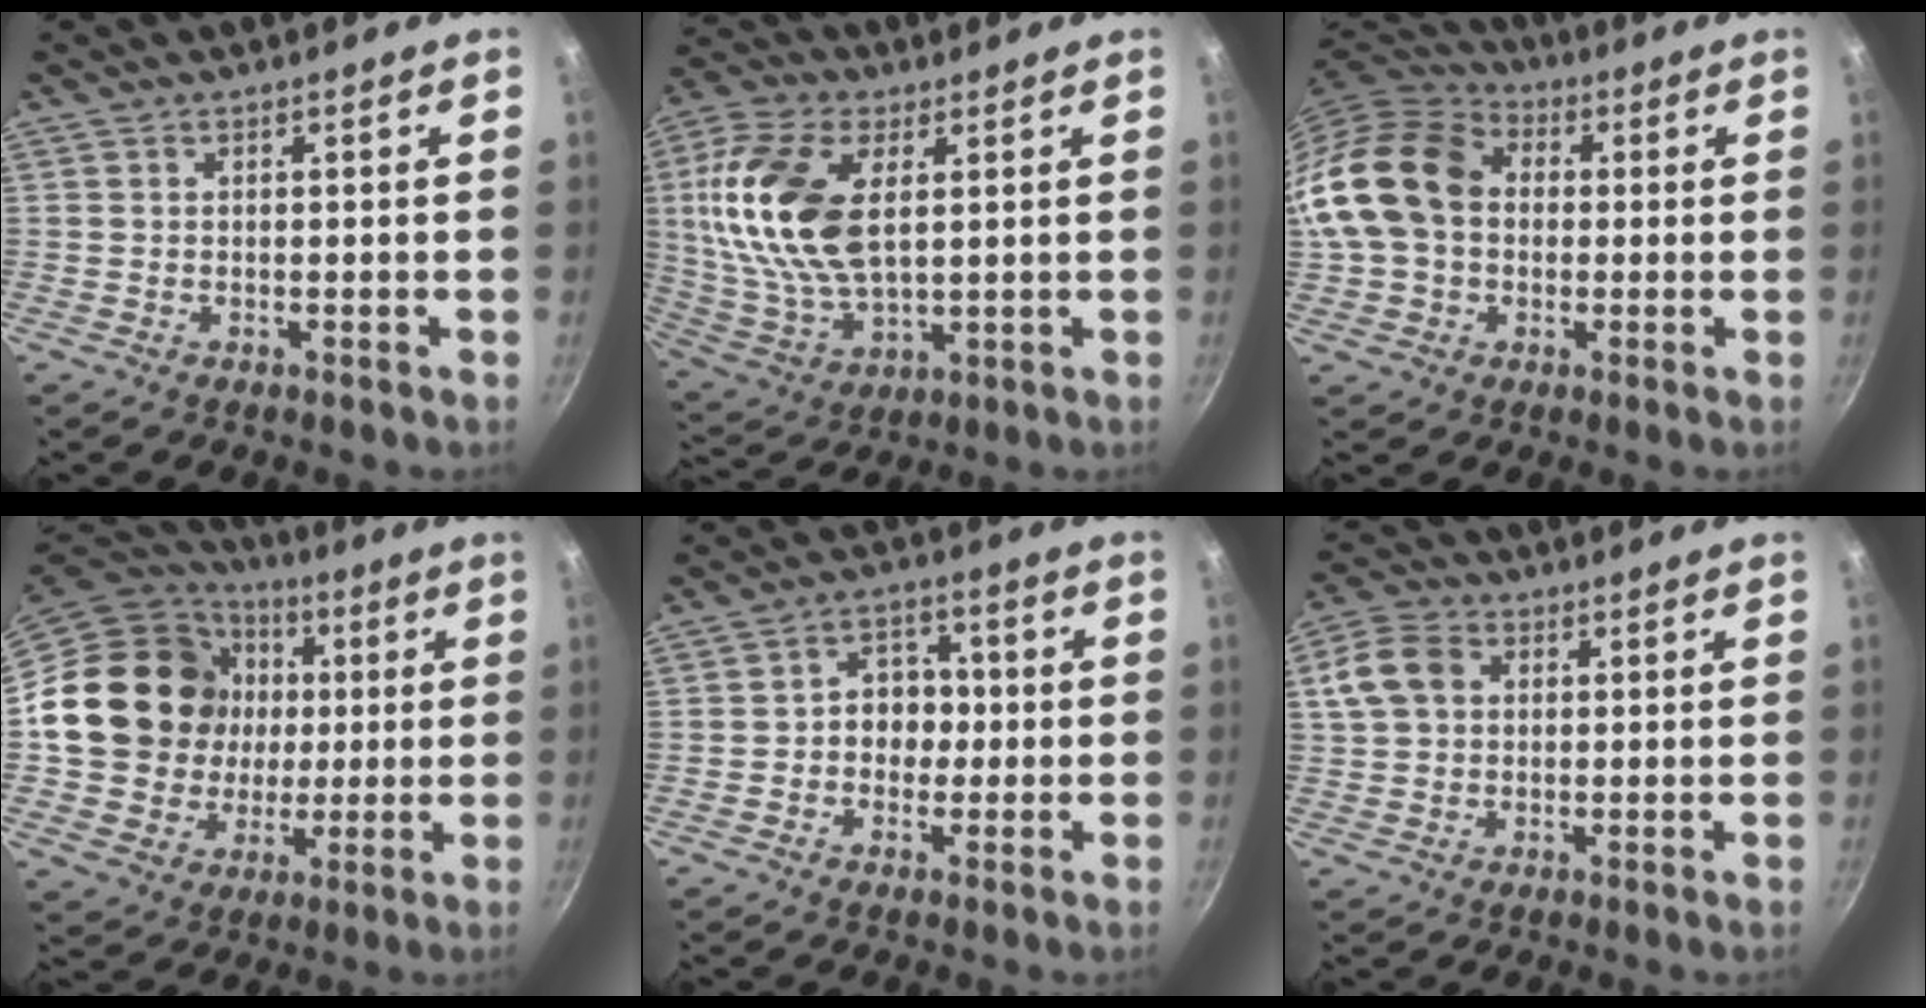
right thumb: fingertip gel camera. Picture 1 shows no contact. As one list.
[{"total": 19.2, "force": [4.3, 10.5, 15.5], "torque": [-0.306, -0.007, 0.086]}, {"total": 18.2, "force": [1.3, 14.0, 11.6], "torque": [-0.209, 0.037, 0.014]}, {"total": 21.8, "force": [2.7, 19.1, 10.3], "torque": [-0.176, 0.020, 0.055]}, {"total": 6.9, "force": [-0.4, 5.7, 3.9], "torque": [-0.011, 0.016, -0.011]}, {"total": 5.2, "force": [1.4, 4.1, 2.8], "torque": [-0.041, 0.005, 0.021]}]